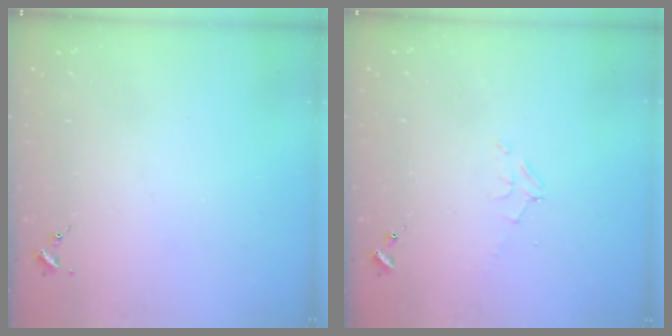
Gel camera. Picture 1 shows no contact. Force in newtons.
{"total": 5.1, "press": 5.1, "slide": 0.5}